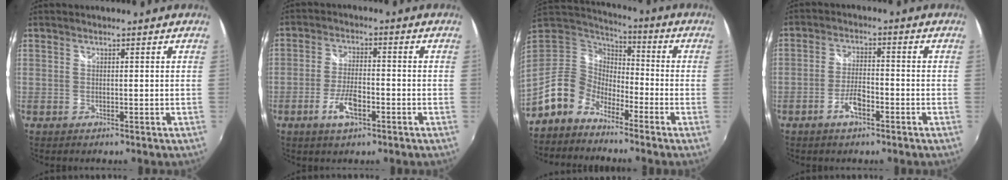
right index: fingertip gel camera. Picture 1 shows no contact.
{"total": 6.4, "force": [-3.1, 2.2, 5.2], "torque": [-0.111, -0.003, -0.057]}
{"total": 10.8, "force": [-7.2, 7.2, 3.8], "torque": [-0.086, 0.018, -0.144]}
{"total": 4.9, "force": [-2.8, 1.6, 3.6], "torque": [-0.081, 0.003, -0.050]}